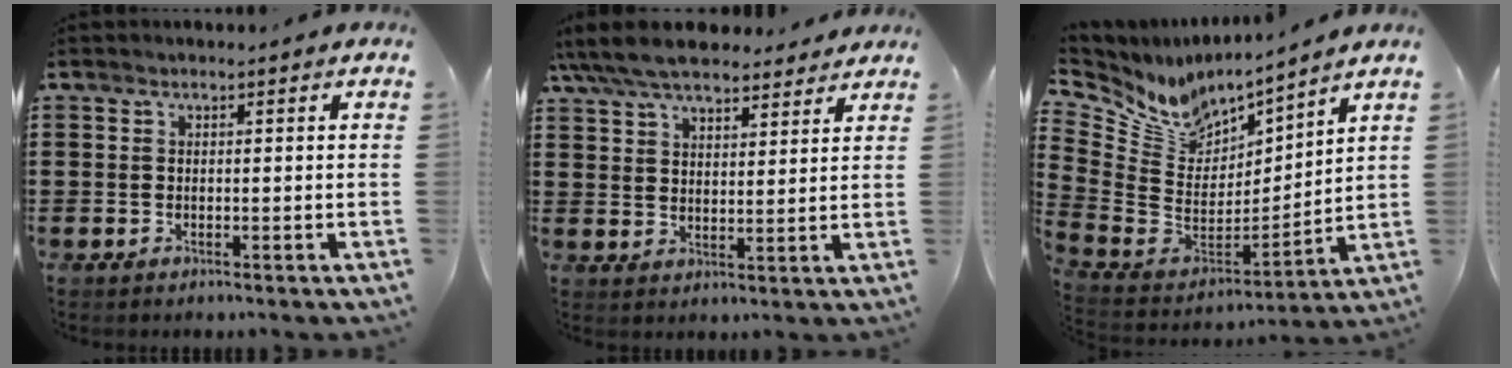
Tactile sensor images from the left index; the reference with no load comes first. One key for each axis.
{"total": 7.6, "fx": 6.8, "fy": 2.0, "fz": 2.7, "tx": -0.077, "ty": -0.016, "tz": 0.126}
{"total": 6.0, "fx": 5.0, "fy": 2.9, "fz": 1.6, "tx": -0.070, "ty": -0.053, "tz": 0.088}